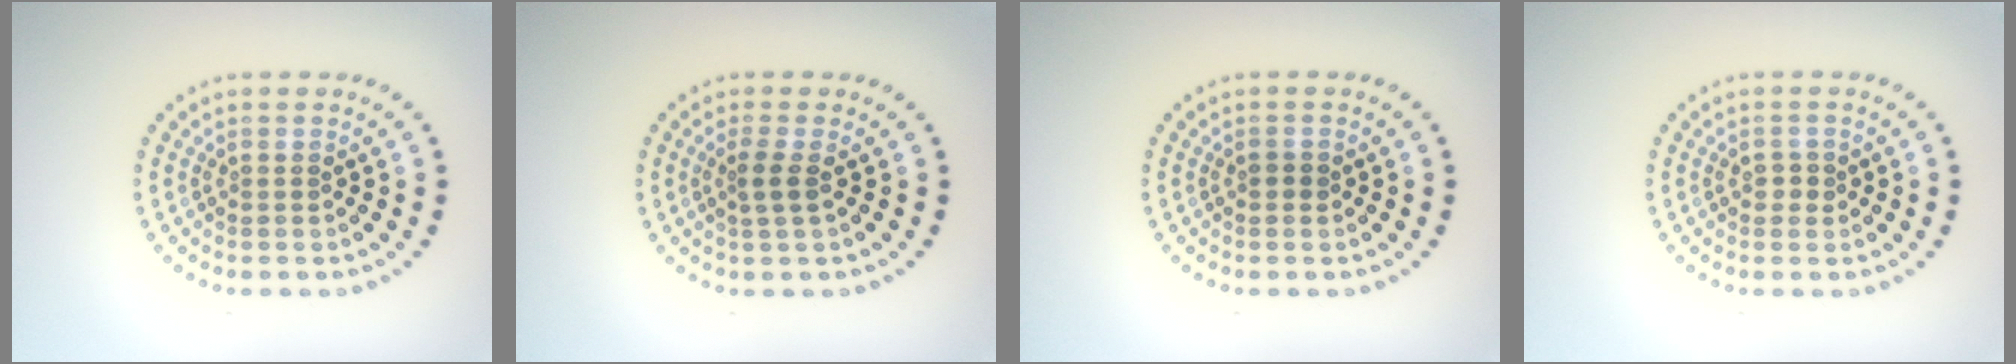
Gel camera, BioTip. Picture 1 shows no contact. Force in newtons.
{"total": 1.6, "press": 1.2, "slide": 1.0}
{"total": 0.7, "press": 0.7, "slide": 0.1}
{"total": 1.2, "press": 1.1, "slide": 0.4}